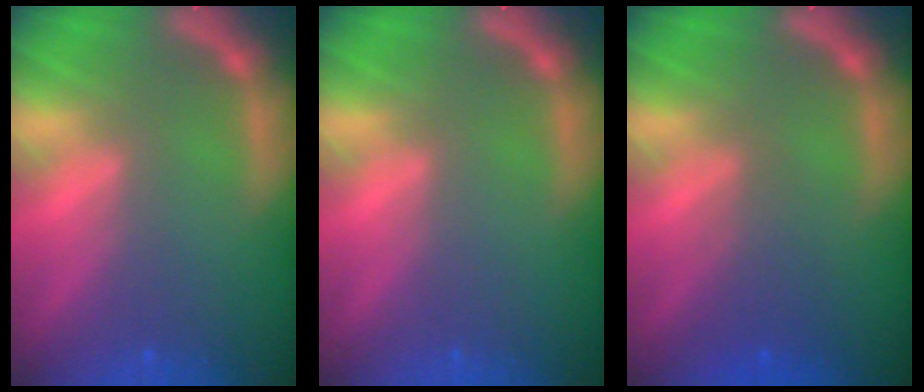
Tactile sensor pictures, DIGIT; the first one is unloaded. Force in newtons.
{"total": 0.0}
{"total": 2.5}